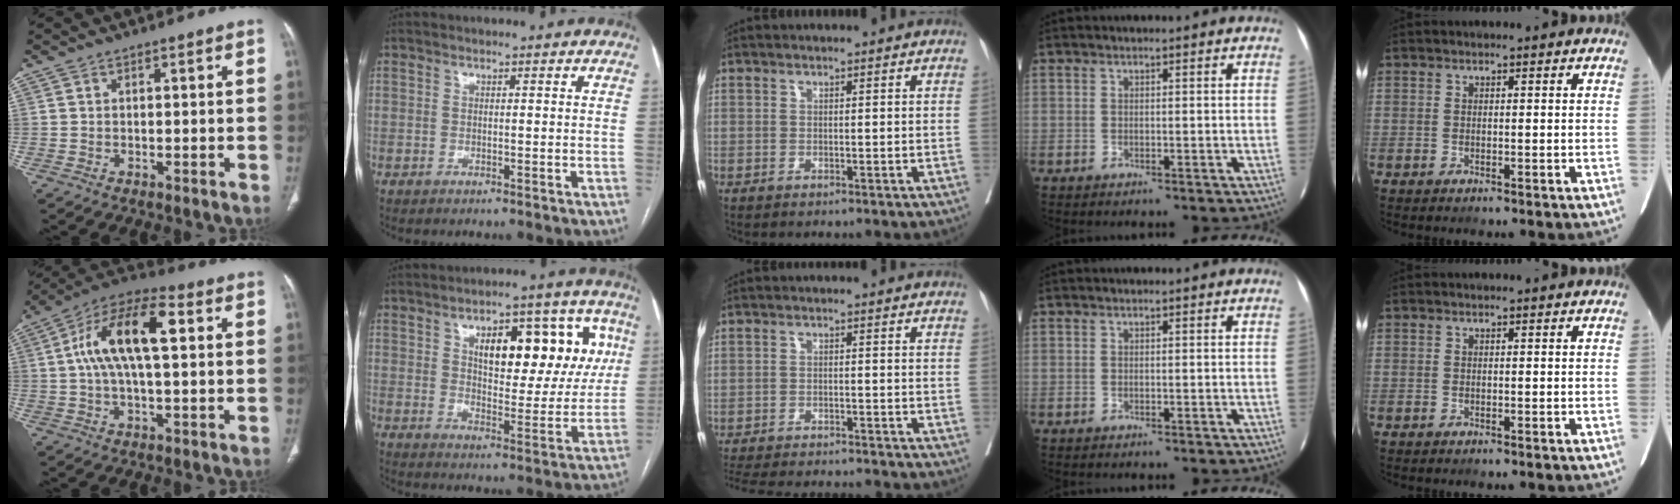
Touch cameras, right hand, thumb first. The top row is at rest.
{"thumb": {"total": 15.1, "force": [2.8, 6.1, 13.5], "torque": [-0.251, 0.032, 0.044]}, "index": {"total": 15.6, "force": [5.4, 7.0, 12.9], "torque": [-0.163, 0.028, 0.081]}, "middle": {"total": 16.6, "force": [-15.5, 2.1, 5.6], "torque": [-0.125, -0.019, -0.214]}}